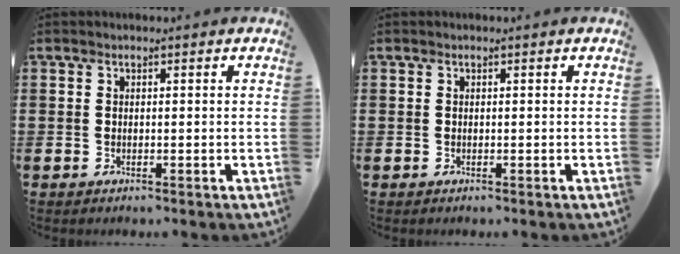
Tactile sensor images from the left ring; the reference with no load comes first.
{"total": 0.0}